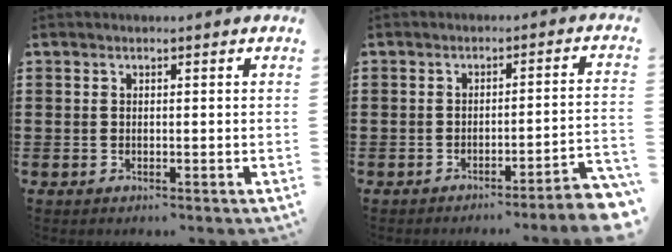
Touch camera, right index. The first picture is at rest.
{"total": 3.6, "force": [-3.1, -0.5, 1.8], "torque": [-0.032, -0.016, -0.063]}